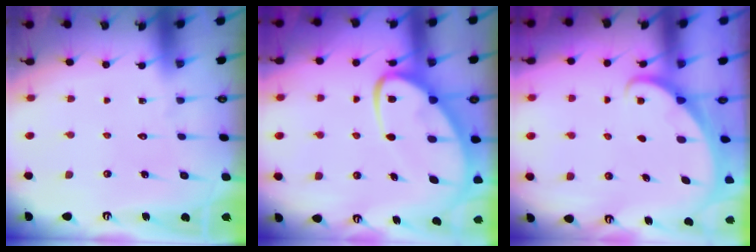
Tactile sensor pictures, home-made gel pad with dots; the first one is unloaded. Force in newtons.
{"total": 12.9, "press": 12.8, "slide": 1.3}
{"total": 1.6, "press": 1.6, "slide": 0.1}